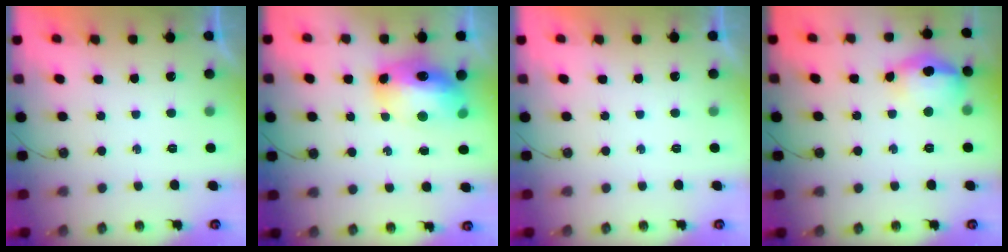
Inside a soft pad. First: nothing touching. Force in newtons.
{"total": 13.8, "press": 13.8, "slide": 1.5}
{"total": 0.0}
{"total": 14.1, "press": 14.0, "slide": 1.9}